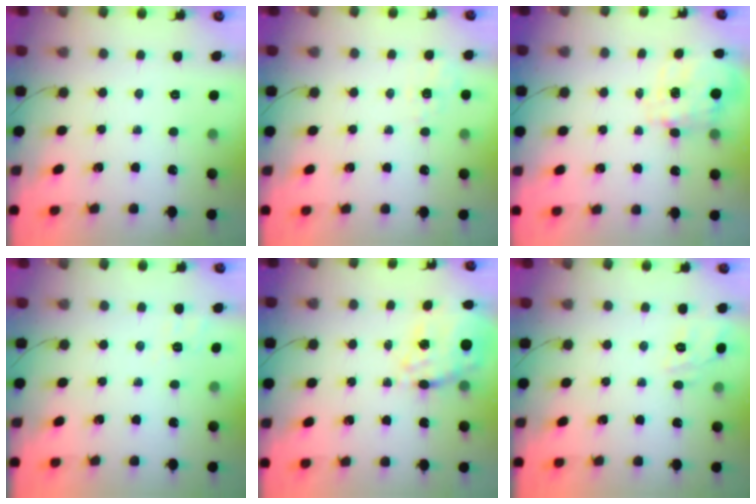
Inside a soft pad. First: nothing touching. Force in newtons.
{"total": 1.6, "press": 0.2, "slide": 1.6}
{"total": 3.5, "press": 3.3, "slide": 1.0}
{"total": 2.3, "press": 1.4, "slide": 1.9}
{"total": 11.2, "press": 10.4, "slide": 4.3}
{"total": 9.4, "press": 9.3, "slide": 1.3}